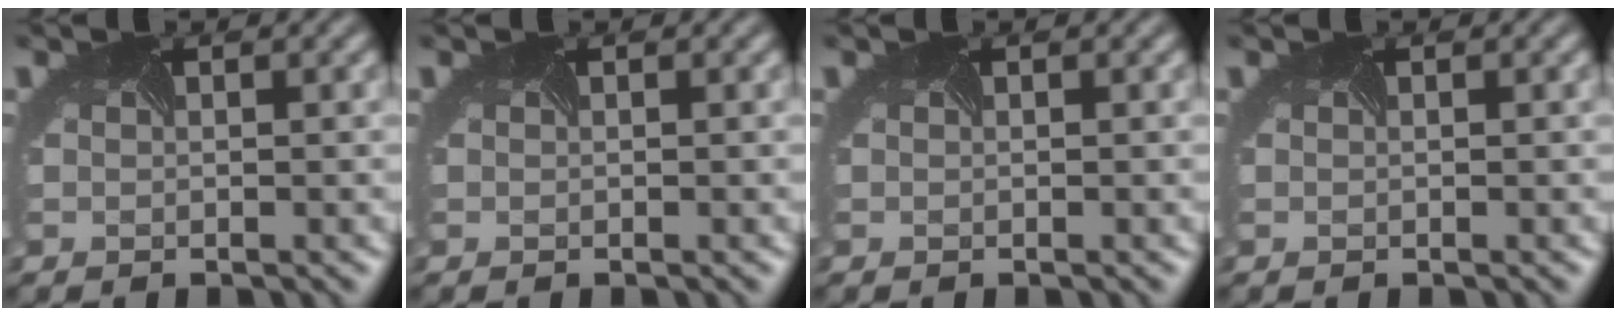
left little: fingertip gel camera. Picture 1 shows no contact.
{"total": 0.0}
{"total": 0.0}
{"total": 0.0}